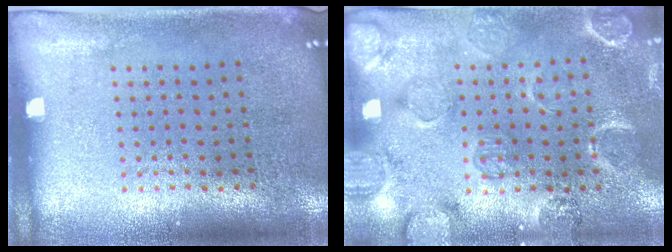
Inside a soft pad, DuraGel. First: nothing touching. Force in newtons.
{"total": 2.3, "press": 2.1, "slide": 0.9}